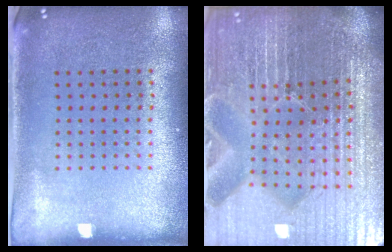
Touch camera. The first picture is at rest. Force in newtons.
{"total": 7.2, "press": 6.2, "slide": 3.6}